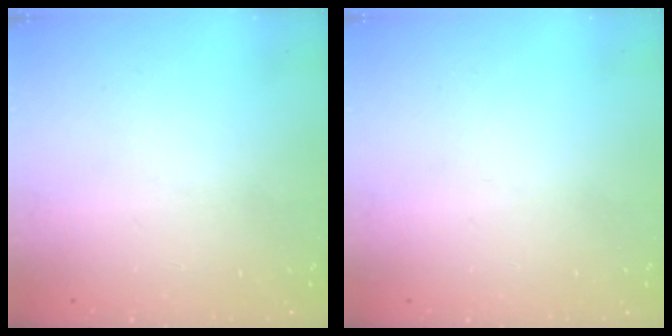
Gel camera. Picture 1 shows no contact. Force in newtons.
{"total": 0.0}